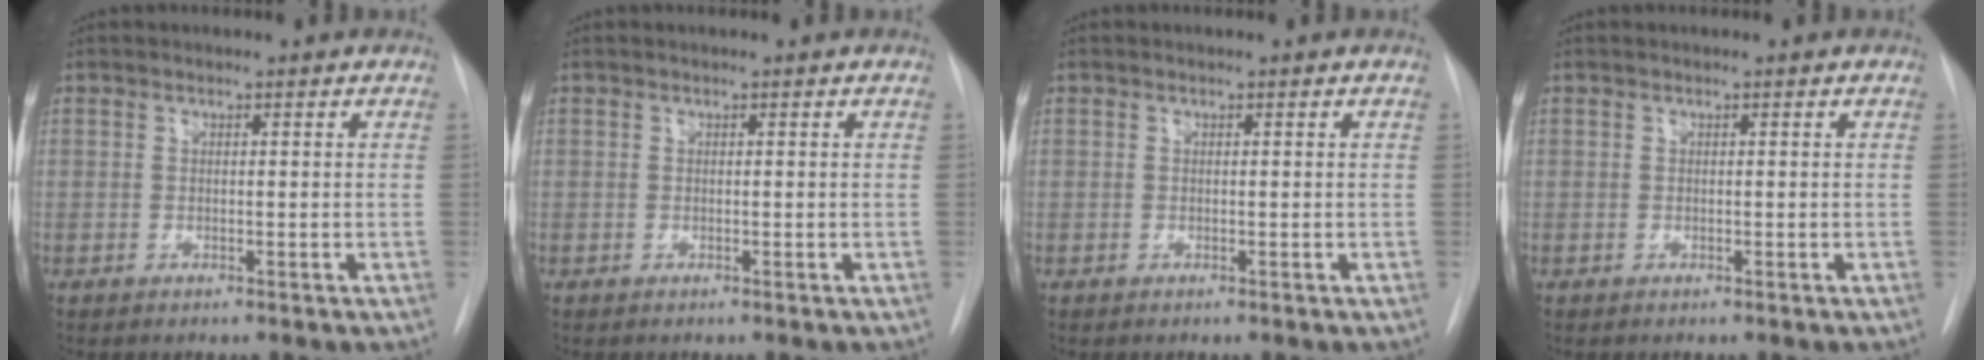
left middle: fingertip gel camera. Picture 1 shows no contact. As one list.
[{"total": 0.0}, {"total": 0.0}, {"total": 0.0}]